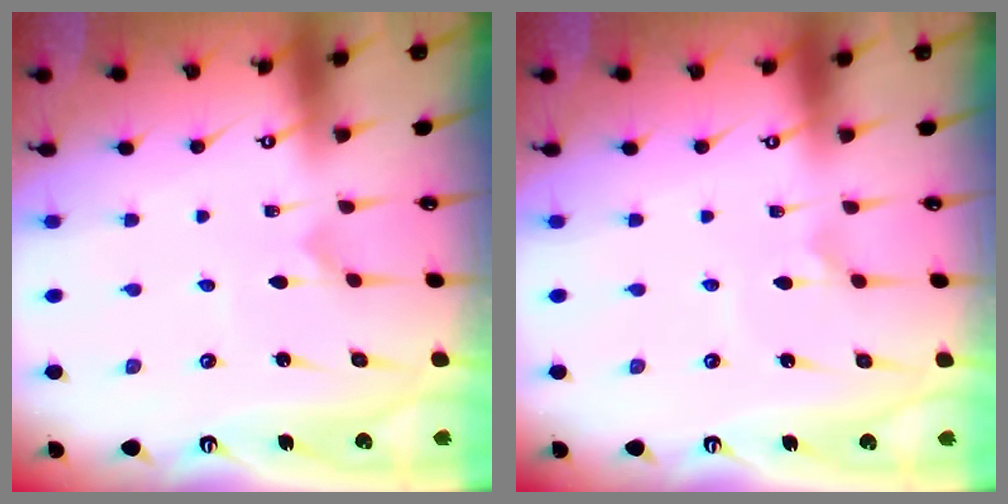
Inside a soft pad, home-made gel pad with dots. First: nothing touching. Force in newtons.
{"total": 2.2, "press": 2.2, "slide": 0.1}